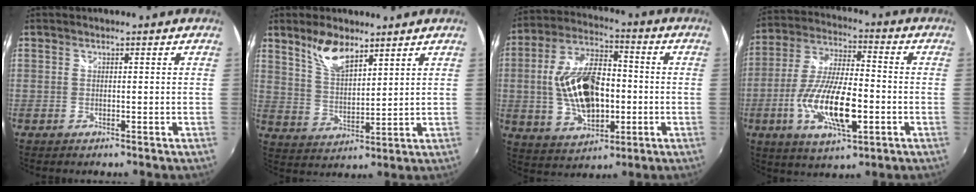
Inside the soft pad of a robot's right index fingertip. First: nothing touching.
{"total": 7.9, "force": [5.7, 3.1, 4.6], "torque": [-0.083, 0.006, 0.112]}
{"total": 16.4, "force": [-1.3, 9.4, 13.4], "torque": [-0.267, 0.010, -0.014]}
{"total": 16.1, "force": [-4.6, 5.3, 14.4], "torque": [-0.293, -0.012, -0.084]}